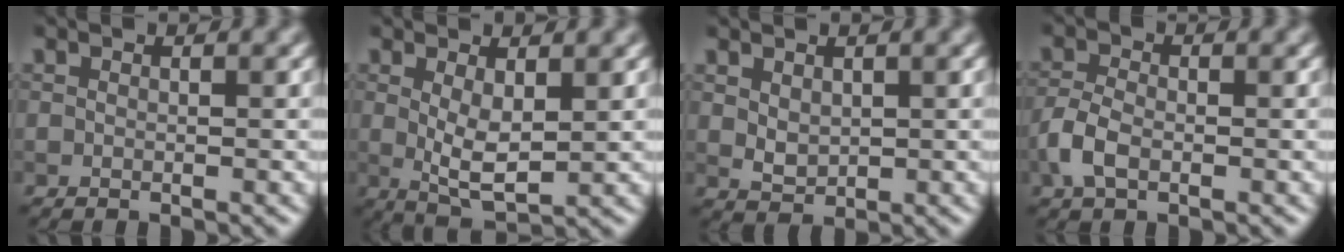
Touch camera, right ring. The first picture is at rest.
{"total": 3.5, "force": [0.7, 1.3, 3.2], "torque": [-0.065, -0.007, 0.018]}
{"total": 1.8, "force": [0.6, 1.3, 1.0], "torque": [-0.022, -0.004, 0.018]}
{"total": 2.9, "force": [-1.1, 1.6, 2.0], "torque": [-0.045, 0.002, -0.030]}